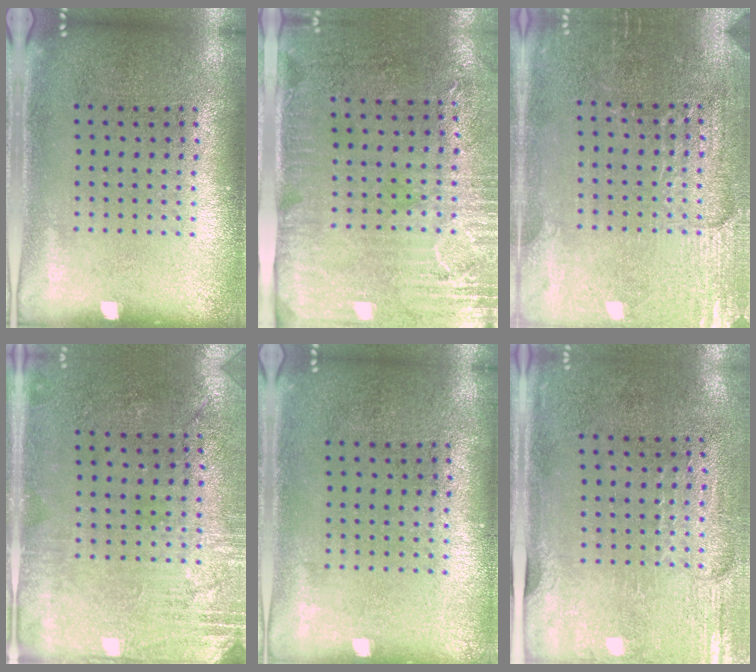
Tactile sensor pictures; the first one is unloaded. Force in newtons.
{"total": 3.0, "press": 2.5, "slide": 1.7}
{"total": 2.9, "press": 2.9, "slide": 0.3}
{"total": 2.8, "press": 2.4, "slide": 1.5}
{"total": 0.0}
{"total": 2.9, "press": 2.5, "slide": 1.5}